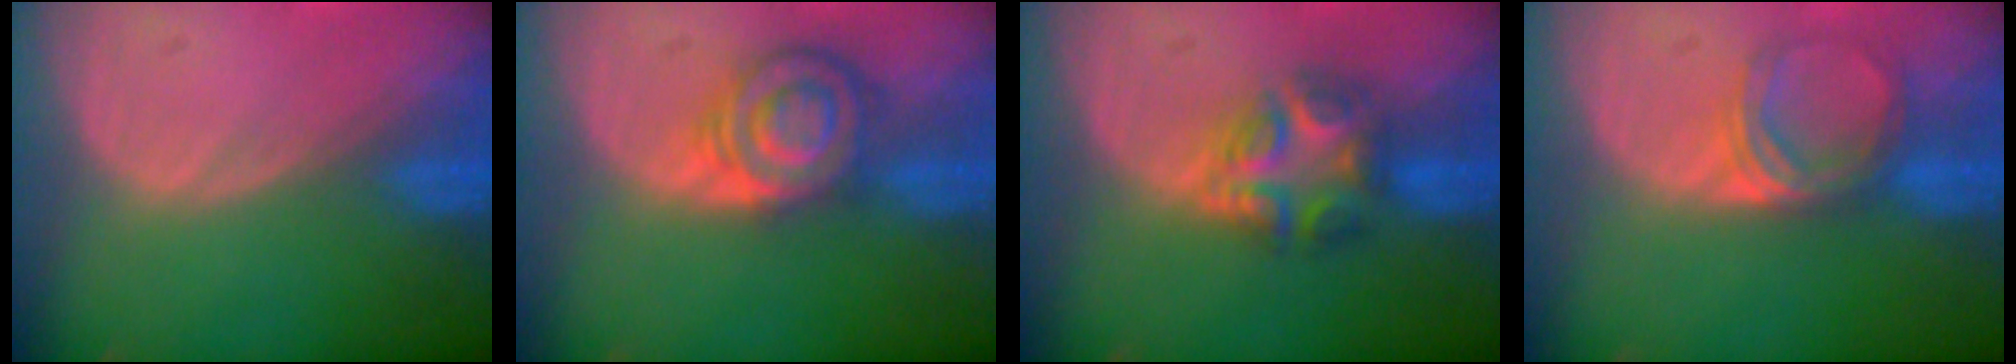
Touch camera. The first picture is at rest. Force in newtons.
{"total": 6.4, "press": 6.4, "slide": 0.1}
{"total": 6.5, "press": 6.1, "slide": 2.3}
{"total": 5.1, "press": 4.5, "slide": 2.3}